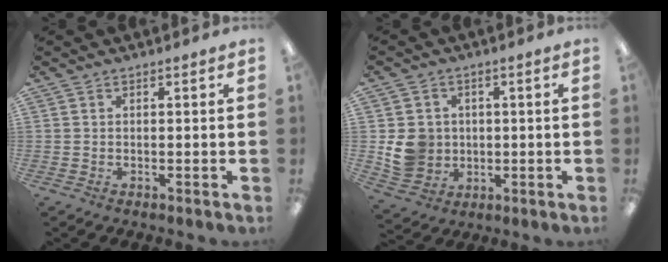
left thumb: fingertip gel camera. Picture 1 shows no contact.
{"total": 8.4, "force": [0.0, 7.9, 2.7], "torque": [-0.062, 0.006, 0.007]}